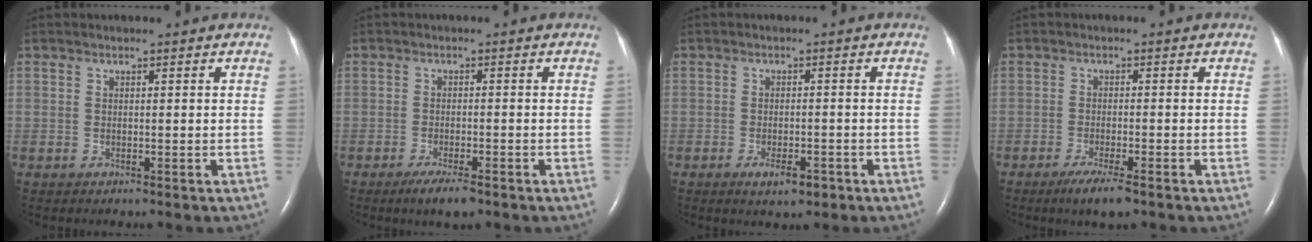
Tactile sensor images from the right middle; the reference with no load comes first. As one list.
[{"total": 4.0, "force": [-2.8, 0.7, 2.8], "torque": [-0.052, -0.007, -0.045]}, {"total": 3.4, "force": [-2.0, 1.2, 2.4], "torque": [-0.041, 0.000, -0.026]}, {"total": 4.4, "force": [-2.9, 0.4, 3.3], "torque": [-0.062, -0.012, -0.049]}]